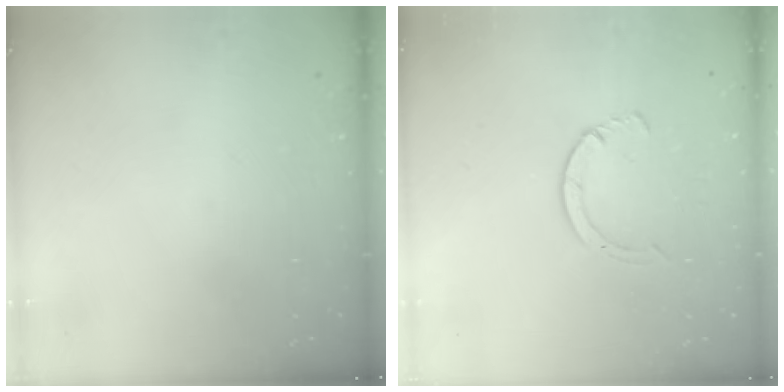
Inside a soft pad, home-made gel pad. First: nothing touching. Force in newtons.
{"total": 3.3, "press": 3.3, "slide": 0.4}